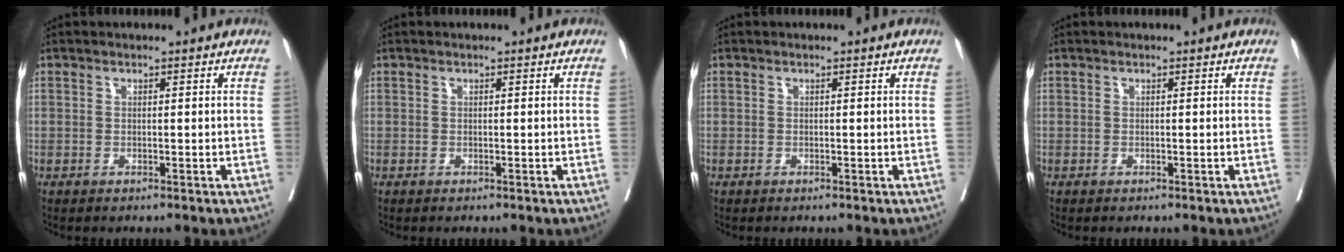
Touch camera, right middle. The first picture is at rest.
{"total": 0.0}
{"total": 0.0}
{"total": 0.0}